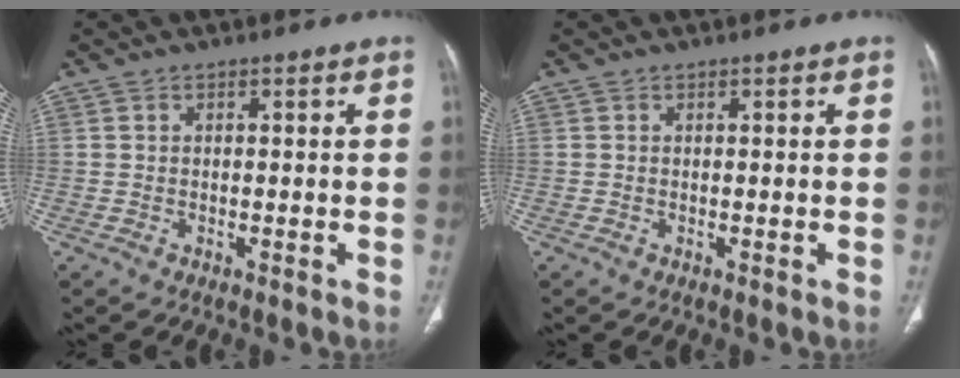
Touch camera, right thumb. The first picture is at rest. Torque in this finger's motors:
{"motor_torque": [-0.17, 0.02, 0.22, 0.09, -0.03]}